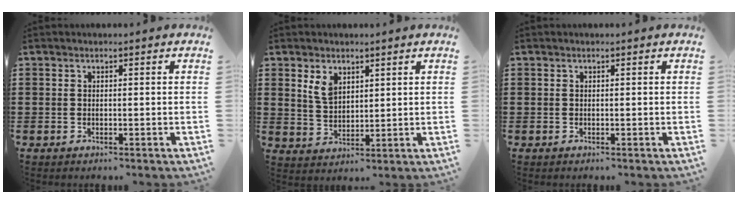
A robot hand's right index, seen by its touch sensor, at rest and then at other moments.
{"total": 4.1, "force": [2.1, 2.5, 2.4], "torque": [-0.056, 0.008, 0.039]}
{"total": 0.0}